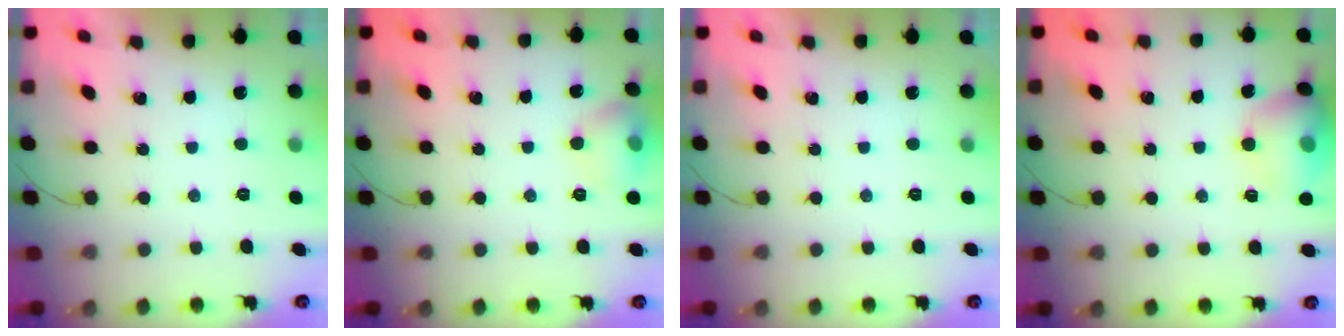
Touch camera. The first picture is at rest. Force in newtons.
{"total": 9.1, "press": 8.0, "slide": 4.2}
{"total": 0.0}
{"total": 14.8, "press": 13.3, "slide": 6.5}